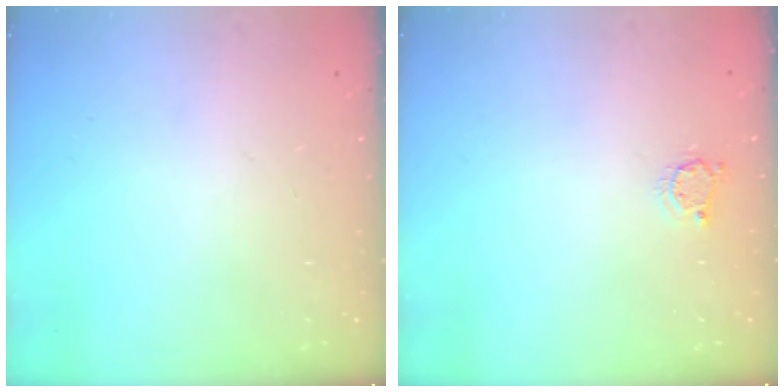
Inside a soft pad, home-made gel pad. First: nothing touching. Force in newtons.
{"total": 3.1, "press": 3.0, "slide": 0.4}